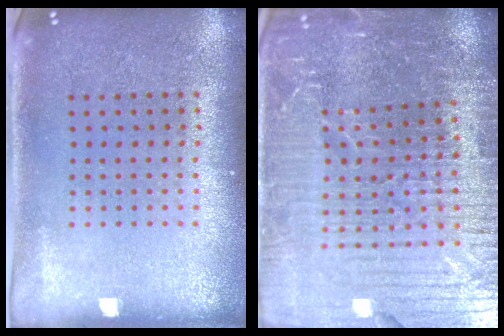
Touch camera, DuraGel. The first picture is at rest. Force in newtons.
{"total": 5.4, "press": 5.0, "slide": 2.0}